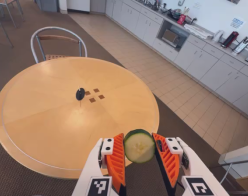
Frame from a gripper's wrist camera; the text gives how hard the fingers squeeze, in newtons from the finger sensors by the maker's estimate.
{"total": 8.4, "left": 8.3, "right": 8.6}